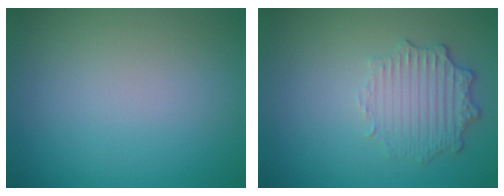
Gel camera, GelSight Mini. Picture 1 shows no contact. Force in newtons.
{"total": 2.9, "press": 2.4, "slide": 1.6}